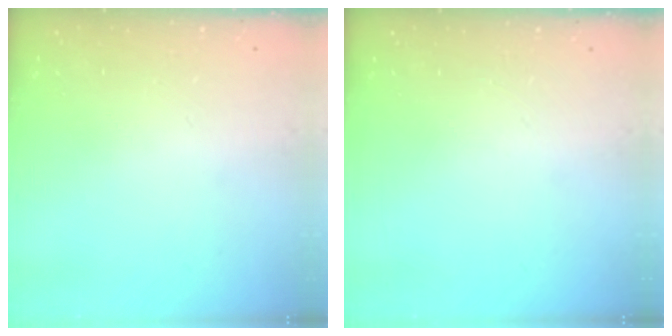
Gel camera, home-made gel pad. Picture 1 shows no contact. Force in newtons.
{"total": 0.0}